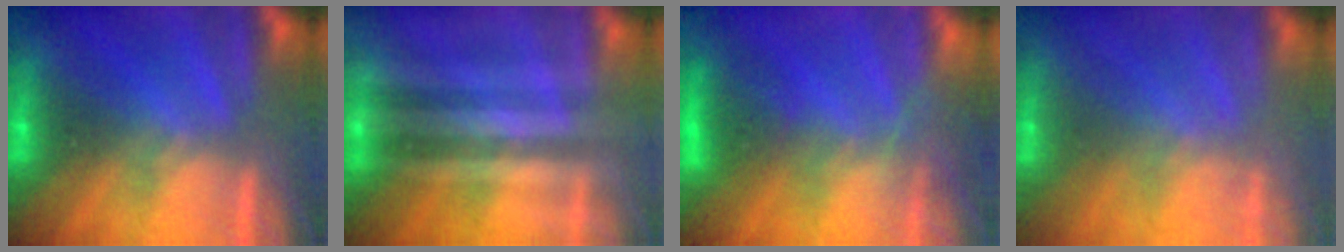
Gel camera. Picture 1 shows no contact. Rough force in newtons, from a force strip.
{"total": 1.9}
{"total": 4.7}
{"total": 1.2}